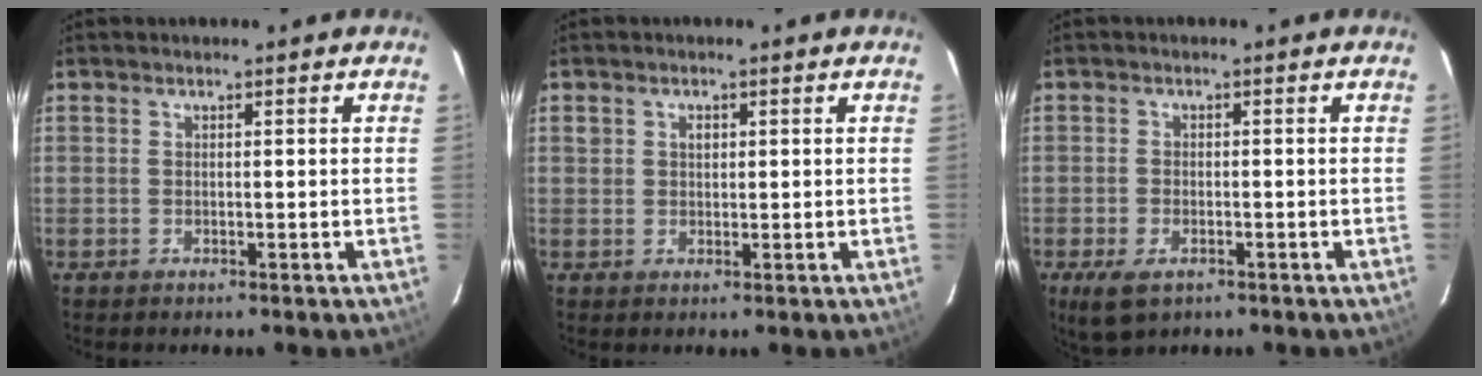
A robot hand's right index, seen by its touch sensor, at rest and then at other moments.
{"total": 1.7, "force": [0.5, 1.5, 0.7], "torque": [-0.009, 0.006, 0.008]}
{"total": 5.2, "force": [-2.9, 2.9, 3.2], "torque": [-0.076, -0.017, -0.050]}